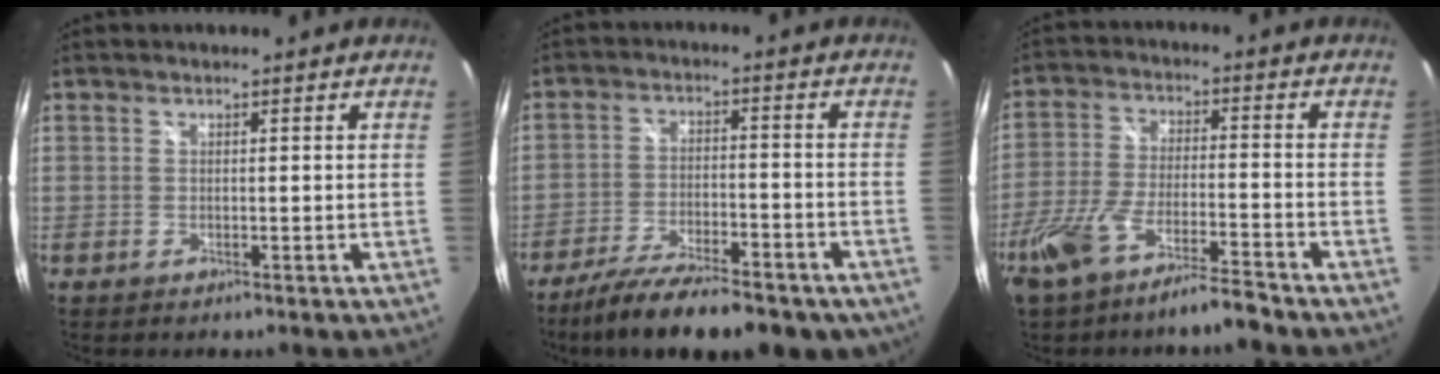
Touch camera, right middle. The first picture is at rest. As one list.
[{"total": 18.2, "force": [-14.1, 5.3, 10.1], "torque": [-0.183, -0.038, -0.209]}, {"total": 11.0, "force": [-8.5, 1.4, 6.8], "torque": [-0.151, -0.017, -0.153]}]